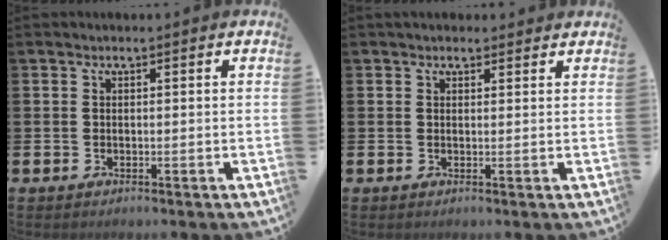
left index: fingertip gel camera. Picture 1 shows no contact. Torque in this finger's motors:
{"motor_torque": [1.18, -0.96, 0.35, 0.03]}